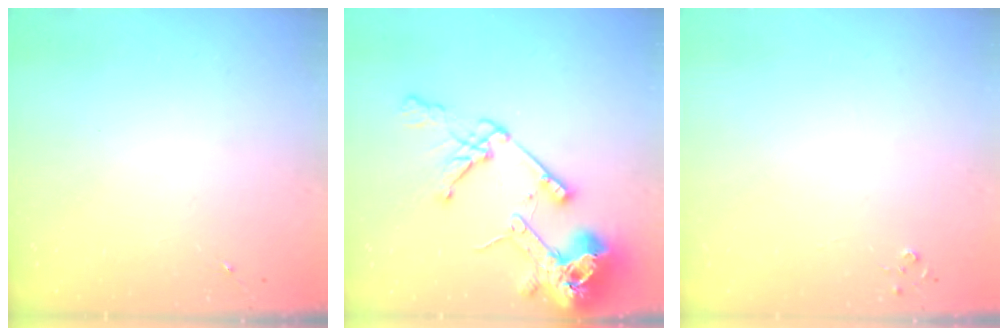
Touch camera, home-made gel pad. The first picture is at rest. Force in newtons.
{"total": 18.6, "press": 18.4, "slide": 2.4}
{"total": 2.8, "press": 2.8, "slide": 0.3}